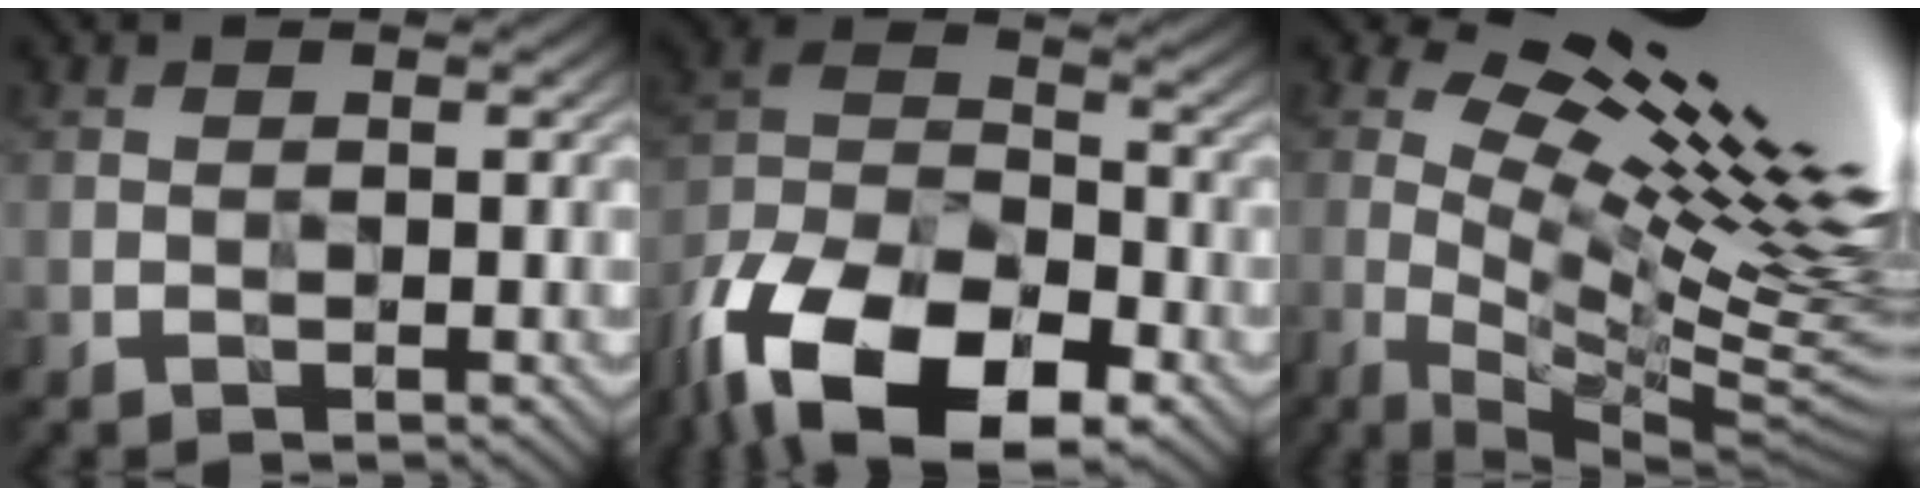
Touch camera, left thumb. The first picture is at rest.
{"total": 19.2, "force": [-12.0, 9.6, 11.5], "torque": [-0.263, -0.045, -0.201]}
{"total": 19.9, "force": [6.8, 4.2, 18.2], "torque": [-0.280, 0.020, 0.115]}